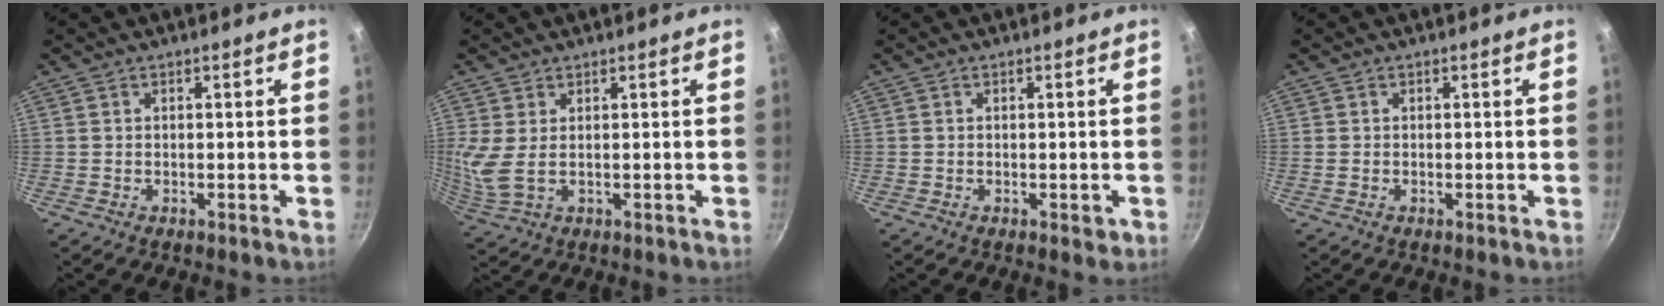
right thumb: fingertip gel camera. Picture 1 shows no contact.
{"total": 5.5, "force": [1.0, 2.5, 4.8], "torque": [-0.105, -0.008, 0.031]}
{"total": 1.6, "force": [-0.5, 1.0, 1.1], "torque": [-0.011, 0.001, -0.006]}
{"total": 0.6, "force": [-0.2, 0.5, 0.3], "torque": [-0.006, 0.001, -0.004]}